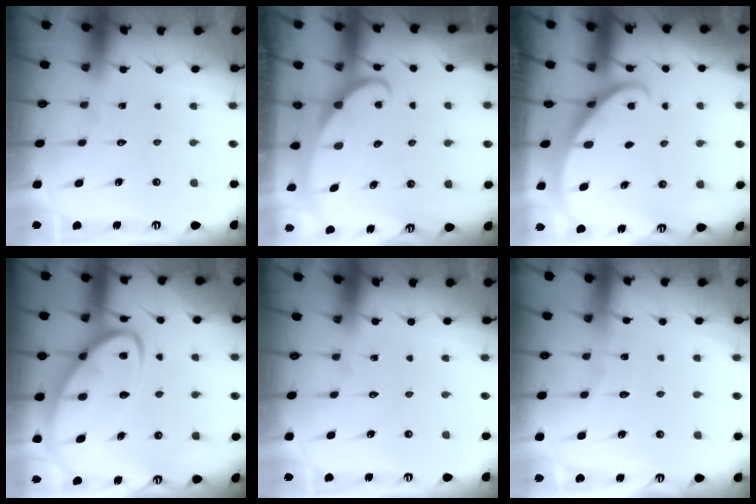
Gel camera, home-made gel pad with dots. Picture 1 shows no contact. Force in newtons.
{"total": 2.3, "press": 2.3, "slide": 0.4}
{"total": 2.2, "press": 2.2, "slide": 0.1}
{"total": 11.3, "press": 11.3, "slide": 1.0}
{"total": 0.0}
{"total": 3.3, "press": 3.3, "slide": 0.4}